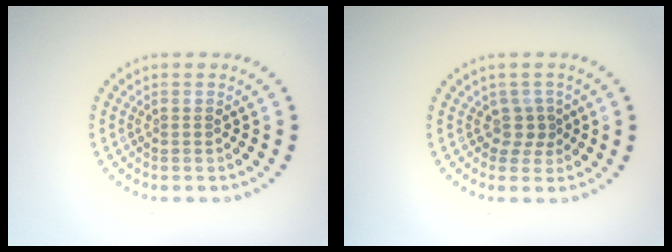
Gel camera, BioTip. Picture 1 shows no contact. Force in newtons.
{"total": 1.7, "press": 1.1, "slide": 1.3}